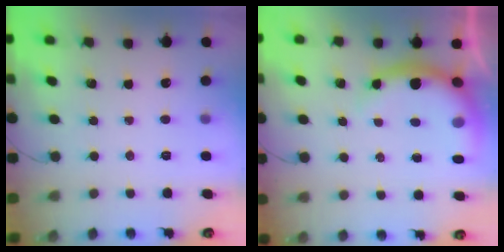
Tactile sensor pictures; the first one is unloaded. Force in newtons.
{"total": 9.3, "press": 9.1, "slide": 1.5}